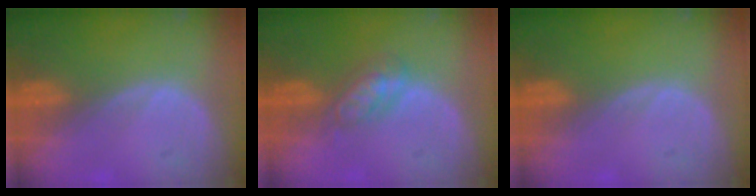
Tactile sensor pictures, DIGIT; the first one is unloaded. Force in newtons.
{"total": 4.8, "press": 4.2, "slide": 2.2}
{"total": 0.0}